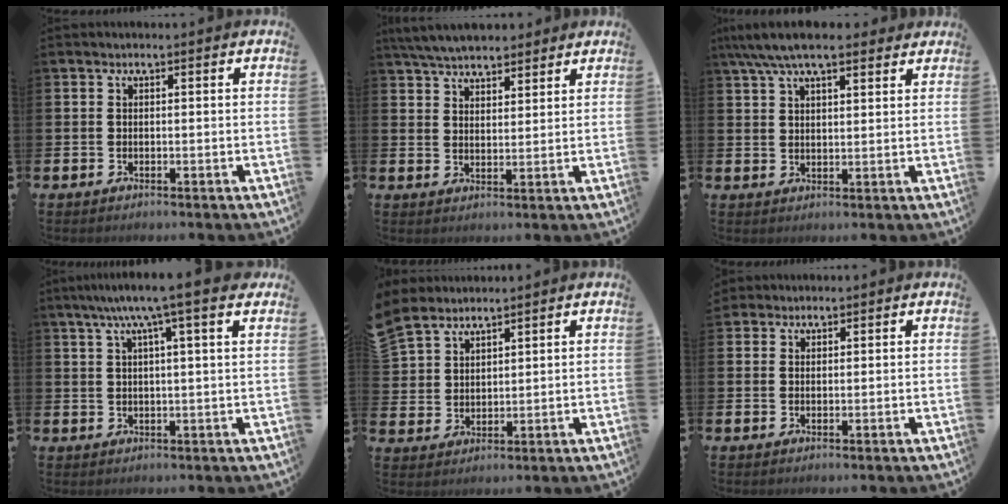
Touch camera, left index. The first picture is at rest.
{"total": 5.9, "force": [5.6, 1.4, 1.1], "torque": [-0.039, -0.018, 0.105]}
{"total": 6.9, "force": [5.8, 1.8, 3.2], "torque": [-0.077, -0.009, 0.107]}
{"total": 6.5, "force": [5.0, 0.0, 4.2], "torque": [-0.084, -0.017, 0.081]}
{"total": 5.5, "force": [5.1, 2.1, 0.2], "torque": [-0.029, -0.020, 0.098]}
{"total": 2.1, "force": [1.9, 1.0, 0.0], "torque": [0.008, -0.002, 0.033]}